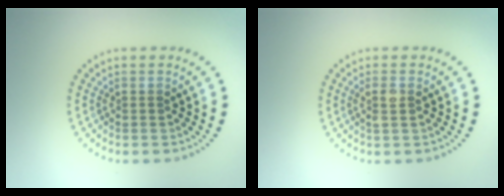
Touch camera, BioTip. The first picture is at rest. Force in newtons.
{"total": 1.5, "press": 1.4, "slide": 0.5}